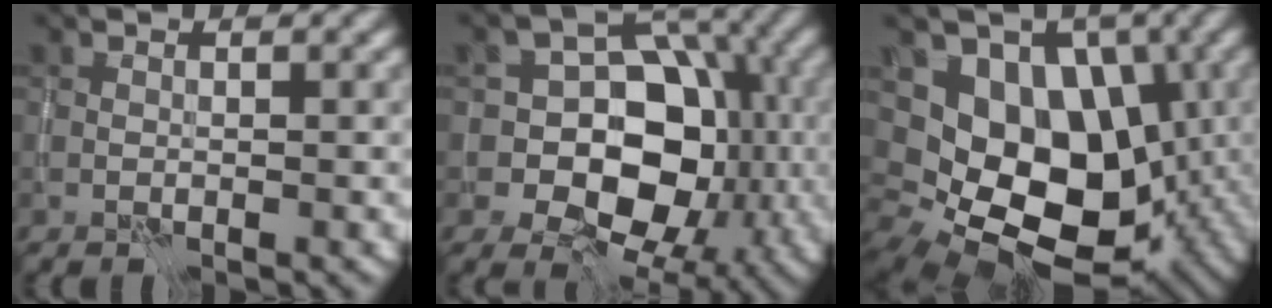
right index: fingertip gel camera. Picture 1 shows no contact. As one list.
[{"total": 11.1, "force": [-1.7, 8.3, 7.2], "torque": [-0.054, 0.015, -0.053]}, {"total": 13.3, "force": [-0.5, 9.9, 9.0], "torque": [-0.120, -0.025, 0.007]}]